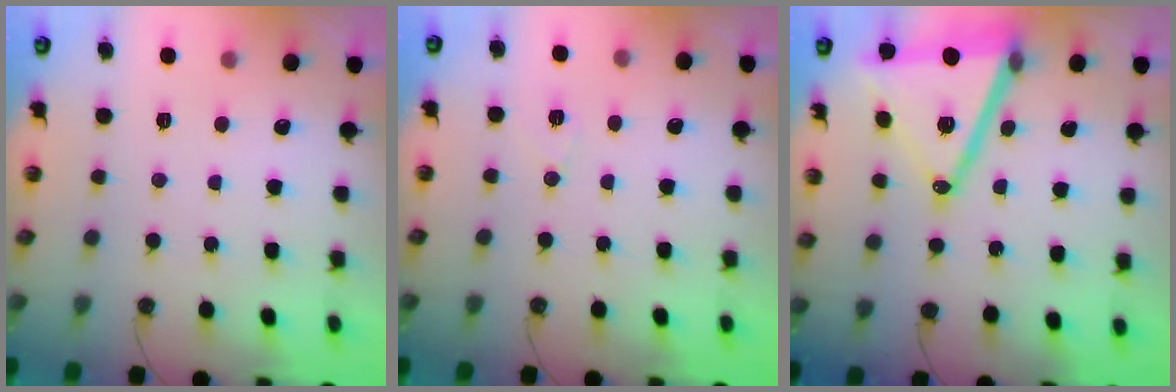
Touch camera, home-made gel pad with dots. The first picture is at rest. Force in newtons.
{"total": 5.6, "press": 5.0, "slide": 2.5}
{"total": 18.5, "press": 18.1, "slide": 3.9}